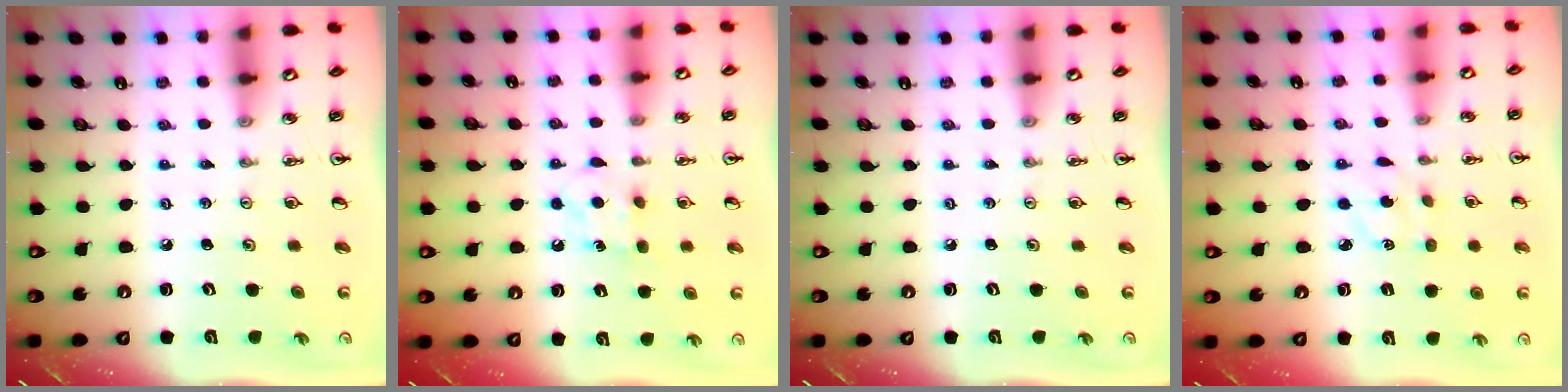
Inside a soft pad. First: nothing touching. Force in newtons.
{"total": 6.1, "press": 6.1, "slide": 0.9}
{"total": 0.0}
{"total": 3.3, "press": 3.2, "slide": 0.8}